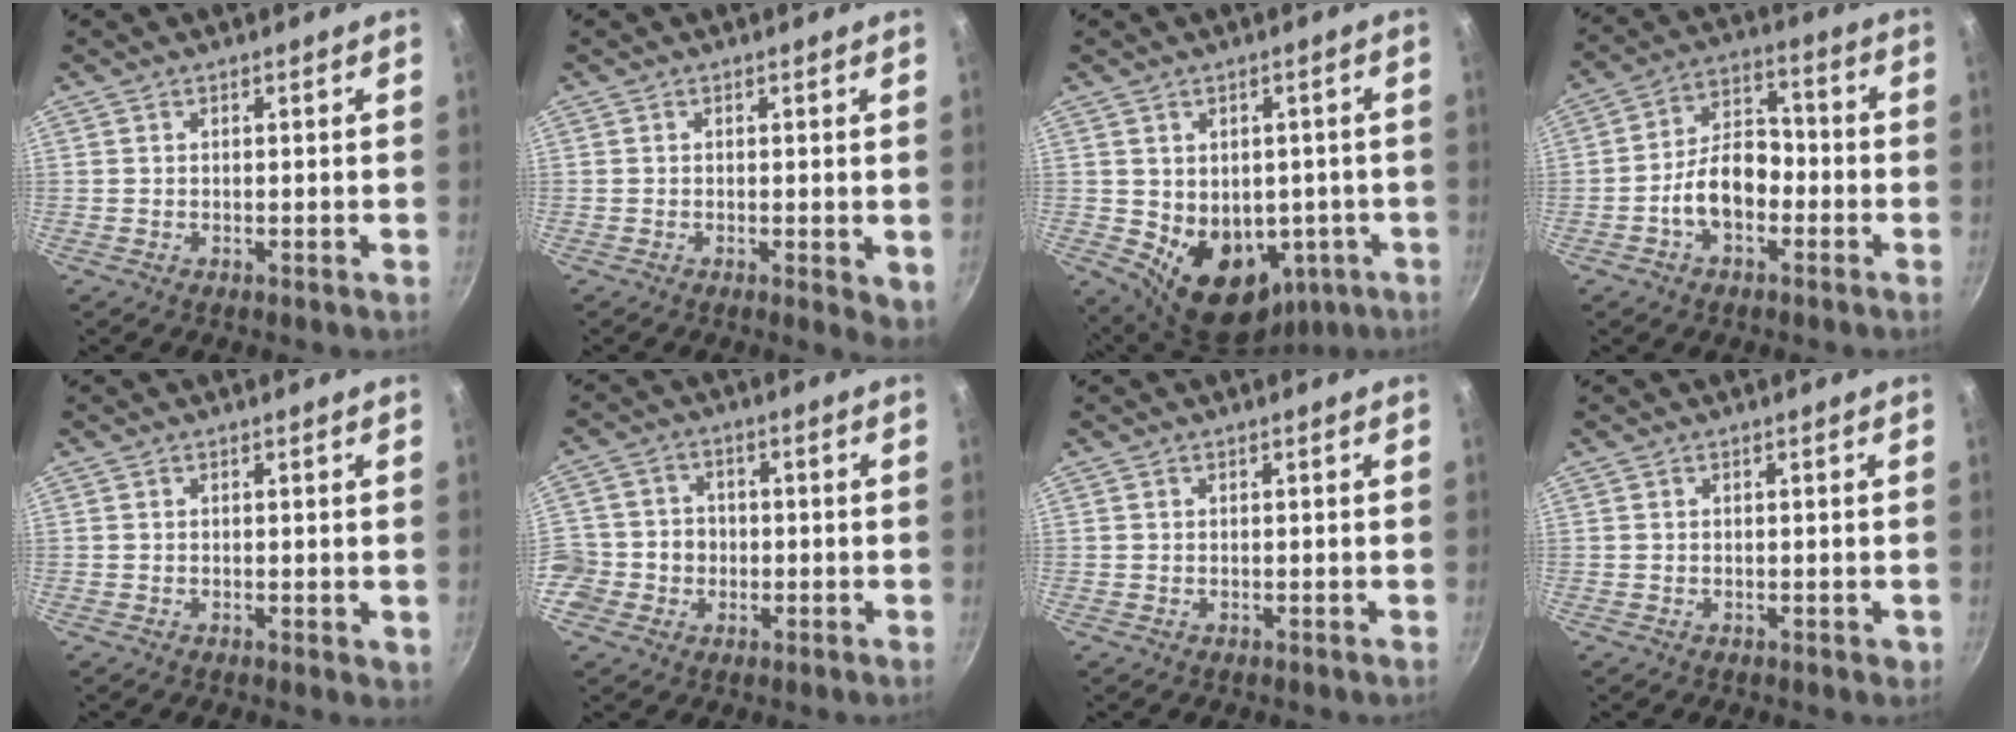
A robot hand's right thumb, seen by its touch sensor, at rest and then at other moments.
{"total": 3.5, "force": [-0.3, 1.4, 3.2], "torque": [-0.039, -0.012, -0.005]}
{"total": 14.3, "force": [-2.5, 11.0, 8.9], "torque": [-0.096, -0.003, -0.002]}
{"total": 10.3, "force": [-3.2, 6.7, 7.2], "torque": [-0.087, 0.049, -0.064]}
{"total": 1.4, "force": [0.1, 0.7, 1.2], "torque": [-0.014, -0.004, -0.001]}
{"total": 9.4, "force": [-2.3, 8.6, 2.9], "torque": [-0.038, 0.028, -0.051]}
{"total": 0.0}
{"total": 0.8, "force": [-0.1, 0.6, 0.6], "torque": [-0.004, 0.001, -0.002]}